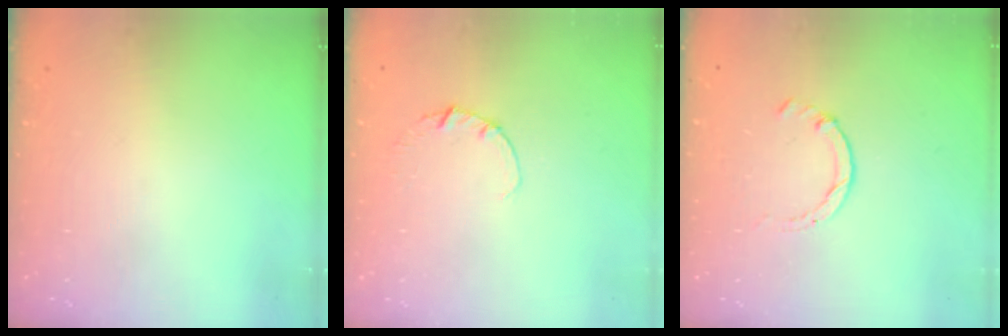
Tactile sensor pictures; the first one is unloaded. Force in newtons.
{"total": 1.1, "press": 1.1, "slide": 0.1}
{"total": 1.7, "press": 1.7, "slide": 0.3}